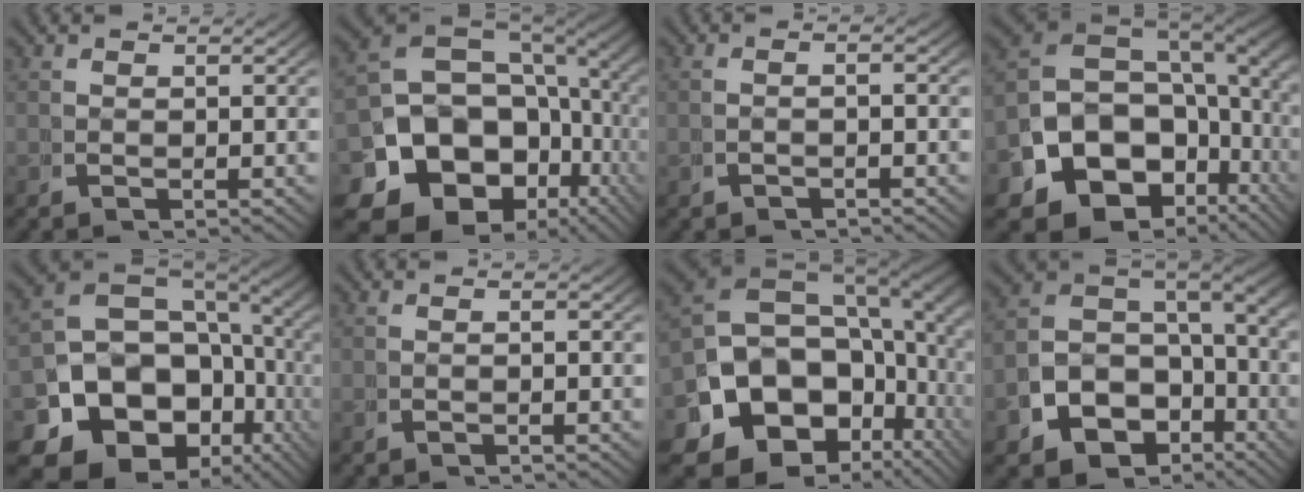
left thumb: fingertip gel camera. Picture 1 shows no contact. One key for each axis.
{"total": 19.6, "fx": -3.9, "fy": 14.9, "fz": 12.1, "tx": -0.238, "ty": -0.064, "tz": -0.048}
{"total": 1.1, "fx": -0.9, "fy": 0.0, "fz": 0.7, "tx": -0.013, "ty": 0.004, "tz": -0.011}
{"total": 18.5, "fx": -3.4, "fy": 14.0, "fz": 11.7, "tx": -0.236, "ty": -0.074, "tz": -0.028}
{"total": 18.0, "fx": -4.7, "fy": 13.7, "fz": 10.6, "tx": -0.211, "ty": -0.065, "tz": -0.064}
{"total": 0.7, "fx": -0.3, "fy": -0.2, "fz": 0.6, "tx": -0.009, "ty": 0.005, "tz": -0.006}
{"total": 20.7, "fx": -2.3, "fy": 15.7, "fz": 13.3, "tx": -0.256, "ty": -0.065, "tz": -0.019}
{"total": 13.0, "fx": -2.7, "fy": 10.7, "fz": 7.0, "tx": -0.156, "ty": -0.041, "tz": -0.037}